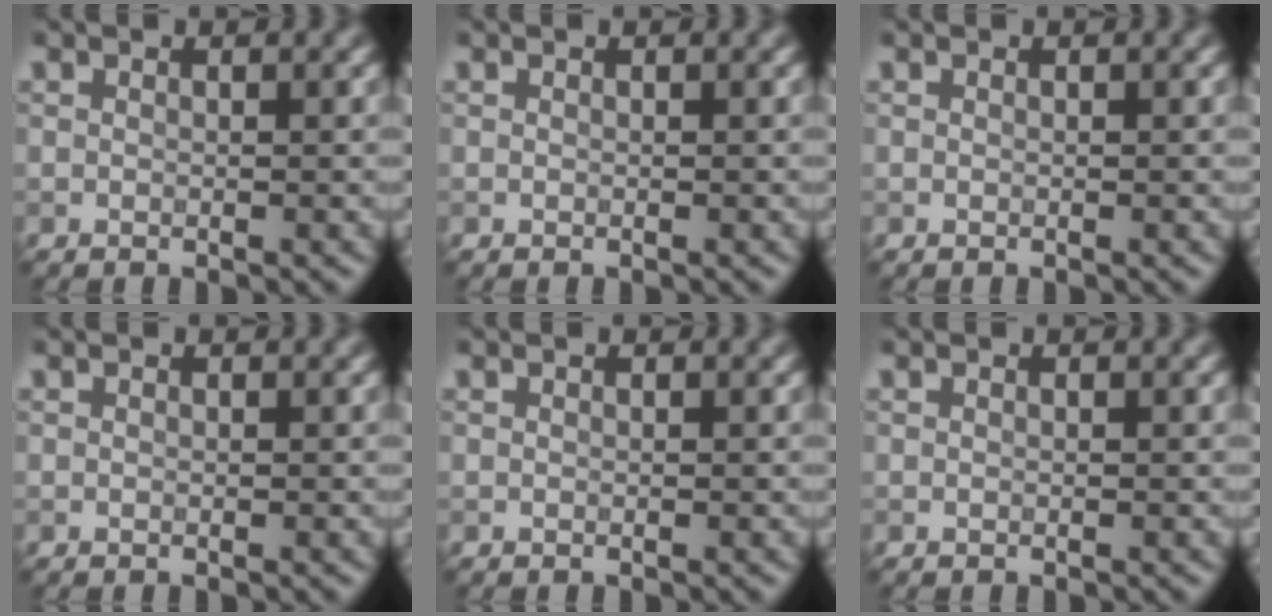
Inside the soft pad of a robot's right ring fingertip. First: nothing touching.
{"total": 0.0}
{"total": 0.0}
{"total": 0.0}
{"total": 0.0}
{"total": 0.0}